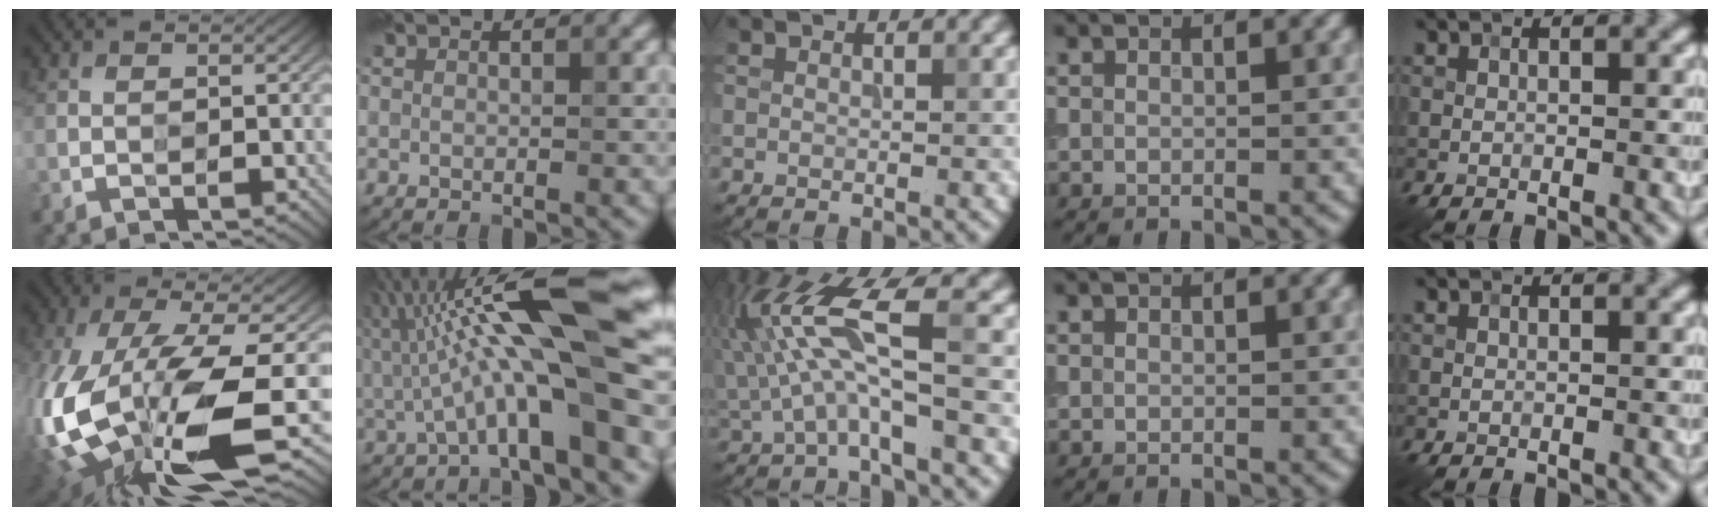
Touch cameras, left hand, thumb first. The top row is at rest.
{"thumb": {"total": 17.1, "force": [-5.5, 7.2, 14.5], "torque": [-0.331, -0.046, -0.077]}, "index": {"total": 14.3, "force": [1.0, 3.3, 13.9], "torque": [-0.214, 0.034, 0.012]}, "middle": {"total": 6.9, "force": [-0.3, 1.6, 6.6], "torque": [-0.146, 0.015, -0.008]}}